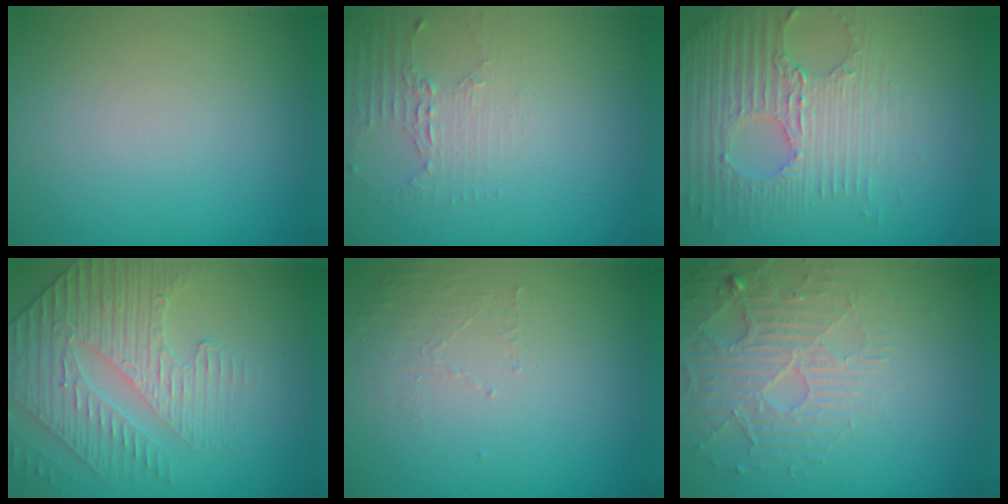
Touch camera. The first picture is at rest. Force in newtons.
{"total": 2.1, "press": 1.5, "slide": 1.5}
{"total": 4.3, "press": 4.0, "slide": 1.5}
{"total": 4.0, "press": 3.8, "slide": 1.2}
{"total": 1.4, "press": 0.4, "slide": 1.4}
{"total": 5.2, "press": 3.3, "slide": 4.1}